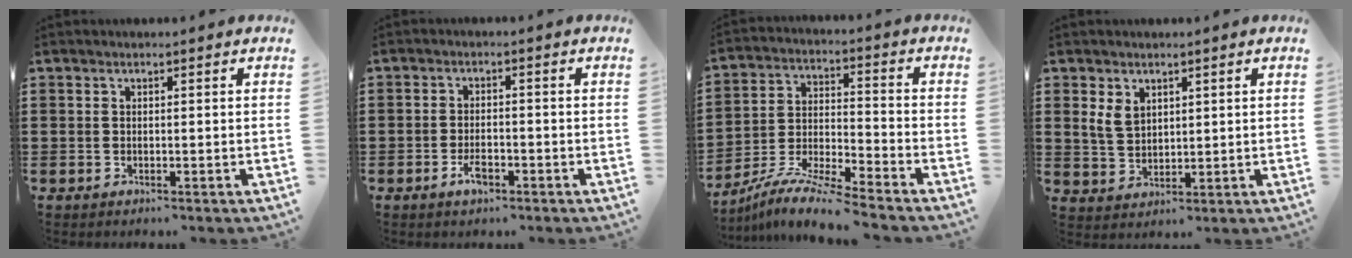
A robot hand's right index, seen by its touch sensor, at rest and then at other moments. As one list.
[{"total": 3.1, "force": [-1.6, 1.2, 2.4], "torque": [-0.050, -0.002, -0.030]}, {"total": 7.9, "force": [-7.5, -0.6, 2.3], "torque": [-0.052, -0.008, -0.154]}, {"total": 3.7, "force": [1.8, 2.6, 1.9], "torque": [-0.048, 0.010, 0.033]}]